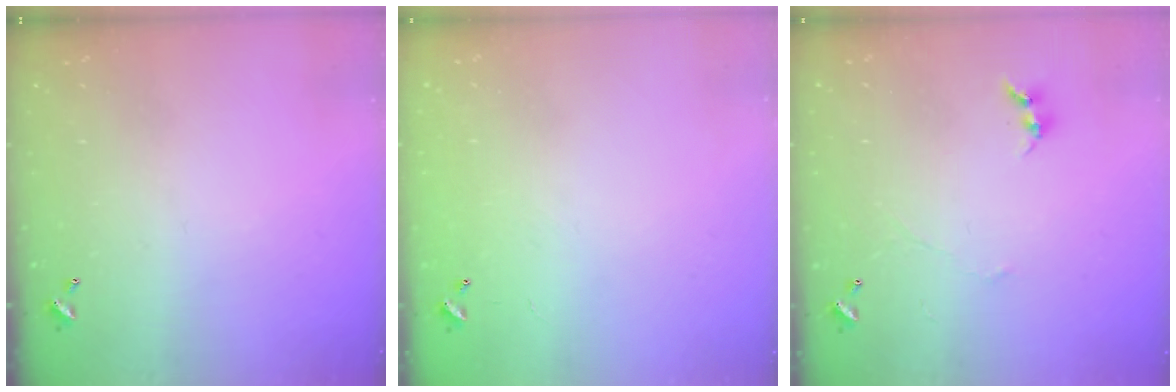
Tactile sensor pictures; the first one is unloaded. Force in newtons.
{"total": 9.3, "press": 9.3, "slide": 0.6}
{"total": 1.5, "press": 1.4, "slide": 0.5}